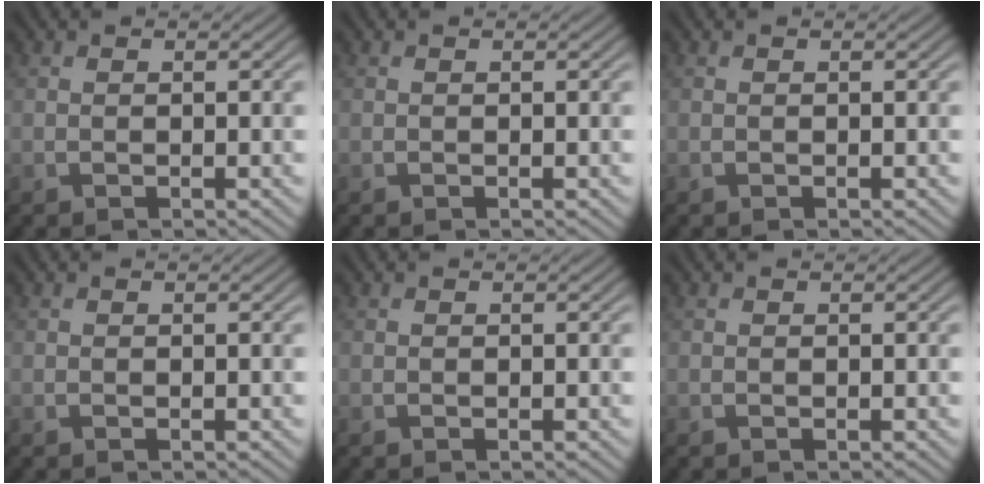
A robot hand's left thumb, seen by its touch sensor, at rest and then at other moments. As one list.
[{"total": 0.0}, {"total": 0.0}, {"total": 0.0}, {"total": 0.0}, {"total": 0.0}]